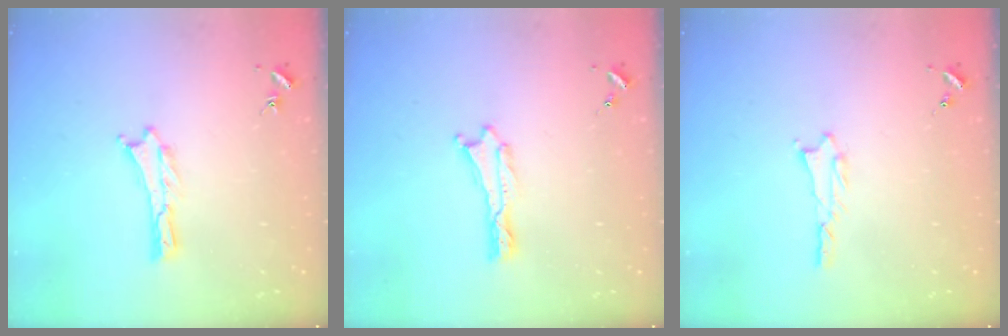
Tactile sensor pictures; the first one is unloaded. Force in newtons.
{"total": 0.0}
{"total": 0.9, "press": 0.9, "slide": 0.2}